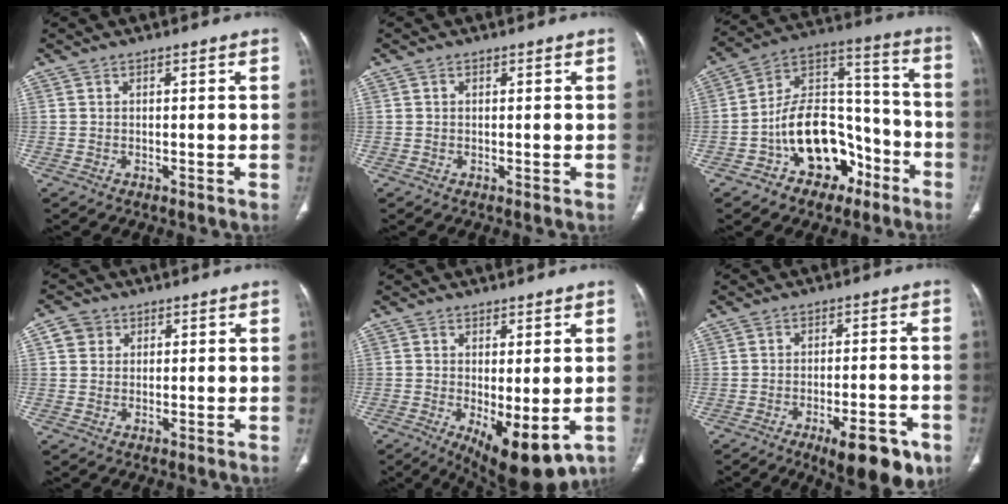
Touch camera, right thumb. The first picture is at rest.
{"total": 0.0}
{"total": 18.0, "force": [-8.2, 11.7, 11.1], "torque": [-0.135, 0.092, -0.131]}
{"total": 3.3, "force": [1.2, 3.0, 1.0], "torque": [-0.005, 0.000, 0.020]}
{"total": 10.5, "force": [-2.8, 4.1, 9.3], "torque": [-0.134, -0.020, -0.026]}
{"total": 11.6, "force": [-6.4, 3.8, 8.9], "torque": [-0.106, 0.020, -0.083]}